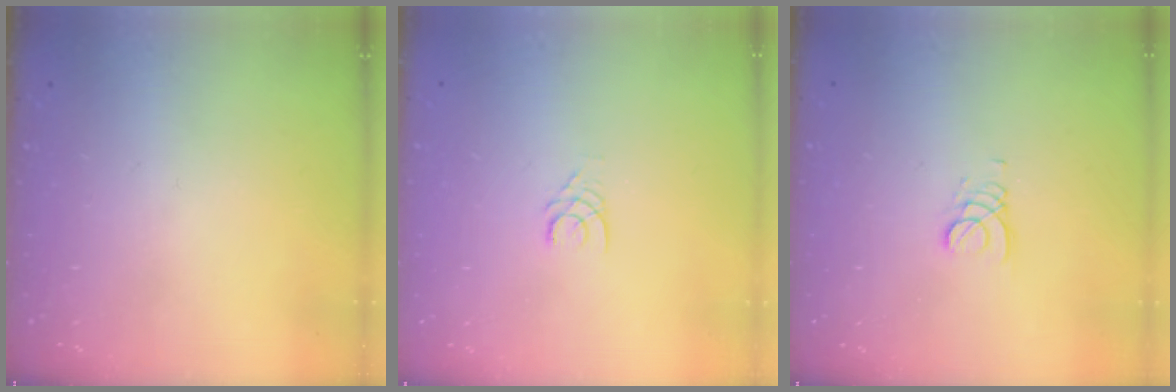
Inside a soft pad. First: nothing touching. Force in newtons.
{"total": 2.4, "press": 2.4, "slide": 0.2}
{"total": 2.2, "press": 2.2, "slide": 0.3}